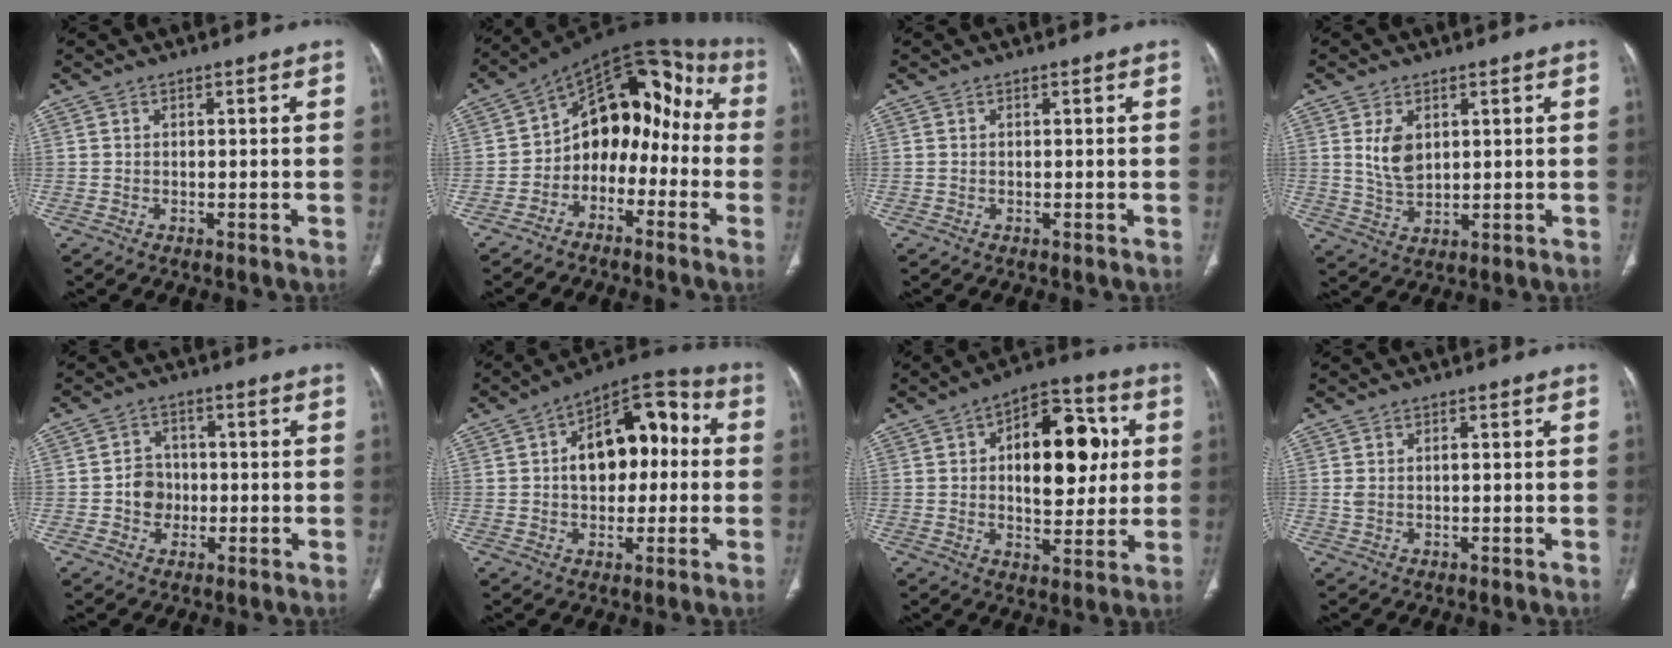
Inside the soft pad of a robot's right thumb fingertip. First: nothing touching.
{"total": 14.4, "force": [-3.6, 10.3, 9.4], "torque": [-0.087, 0.092, -0.072]}
{"total": 0.0}
{"total": 6.0, "force": [1.8, 3.7, 4.4], "torque": [-0.071, -0.013, 0.046]}
{"total": 5.0, "force": [-0.8, 4.5, 2.0], "torque": [-0.007, 0.011, -0.019]}
{"total": 15.8, "force": [1.5, 9.7, 12.4], "torque": [-0.141, 0.044, 0.015]}
{"total": 17.3, "force": [3.0, 9.8, 14.0], "torque": [-0.149, 0.013, 0.042]}
{"total": 1.8, "force": [0.1, 1.0, 1.5], "torque": [-0.040, 0.009, 0.005]}